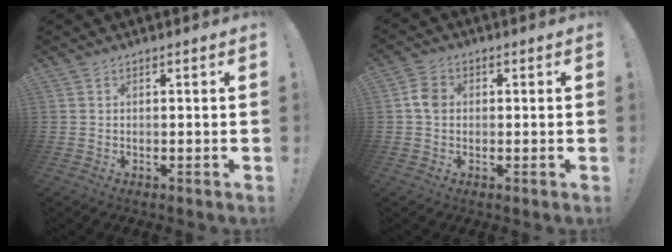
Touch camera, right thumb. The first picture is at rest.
{"total": 5.3, "force": [0.1, 4.2, 3.2], "torque": [-0.055, 0.008, 0.003]}